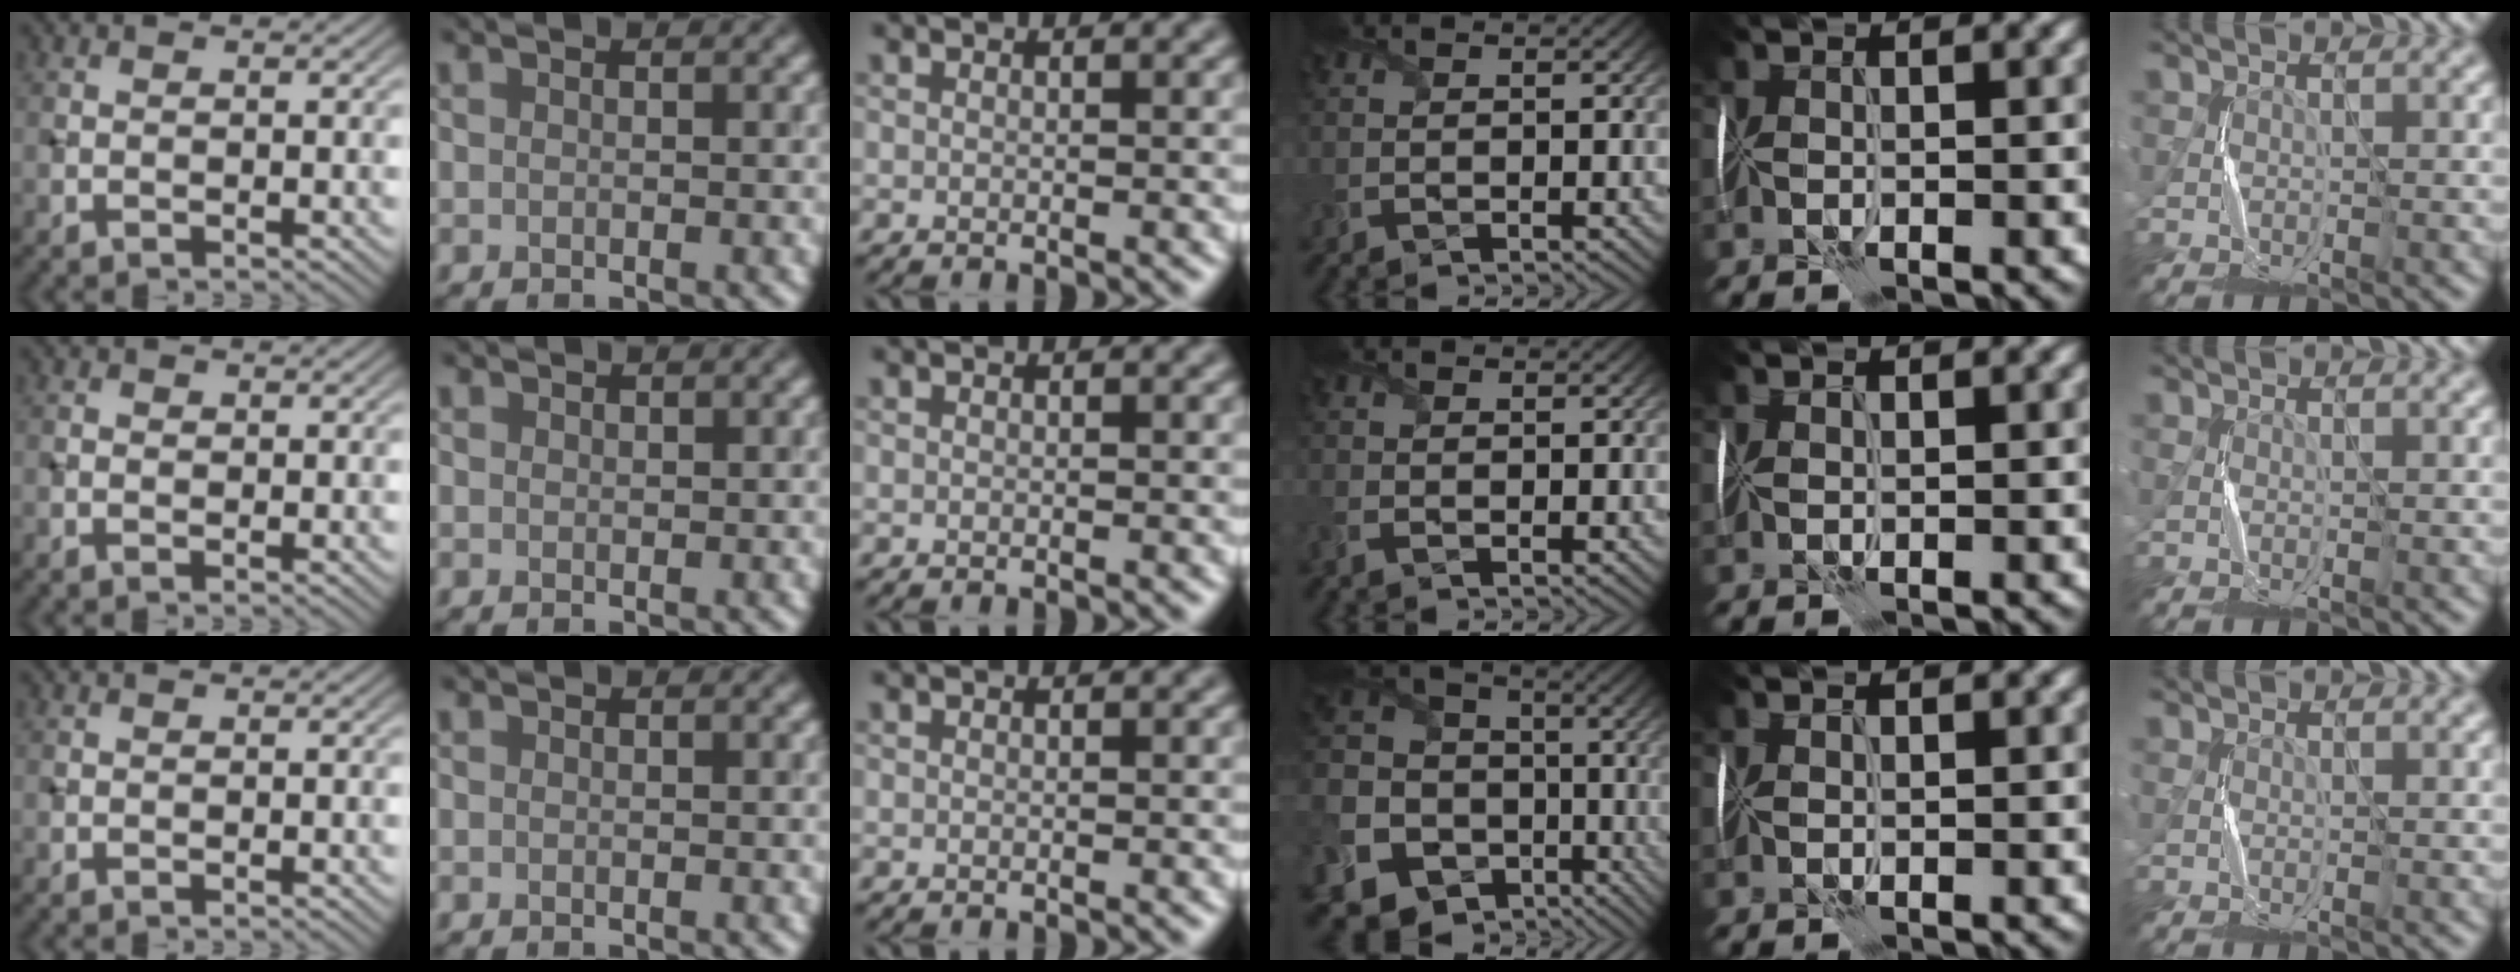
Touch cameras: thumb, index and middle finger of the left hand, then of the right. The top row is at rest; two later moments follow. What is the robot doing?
{"motion": "fold", "object": "memory foam"}